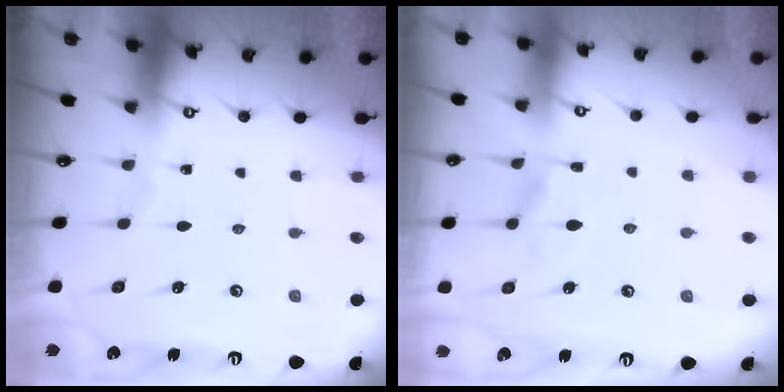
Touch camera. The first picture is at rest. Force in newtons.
{"total": 6.7, "press": 6.6, "slide": 1.2}